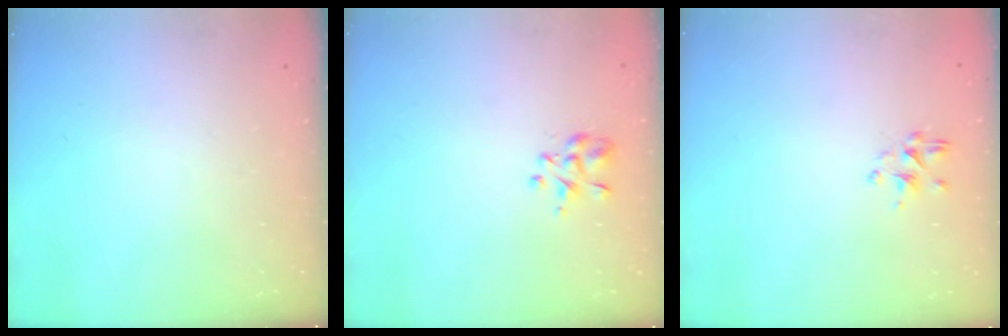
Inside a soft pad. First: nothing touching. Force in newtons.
{"total": 2.9, "press": 2.7, "slide": 1.0}
{"total": 2.3, "press": 2.1, "slide": 0.7}